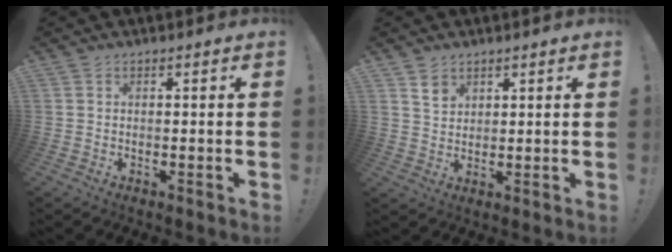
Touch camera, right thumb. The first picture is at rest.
{"total": 3.8, "force": [2.8, 2.5, 0.8], "torque": [0.003, -0.020, 0.049]}